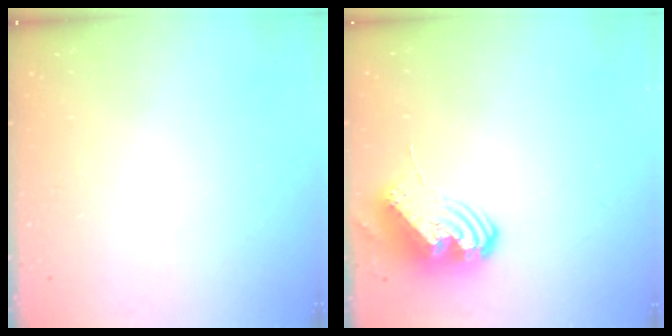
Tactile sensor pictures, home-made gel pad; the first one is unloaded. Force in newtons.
{"total": 11.8, "press": 11.7, "slide": 1.4}